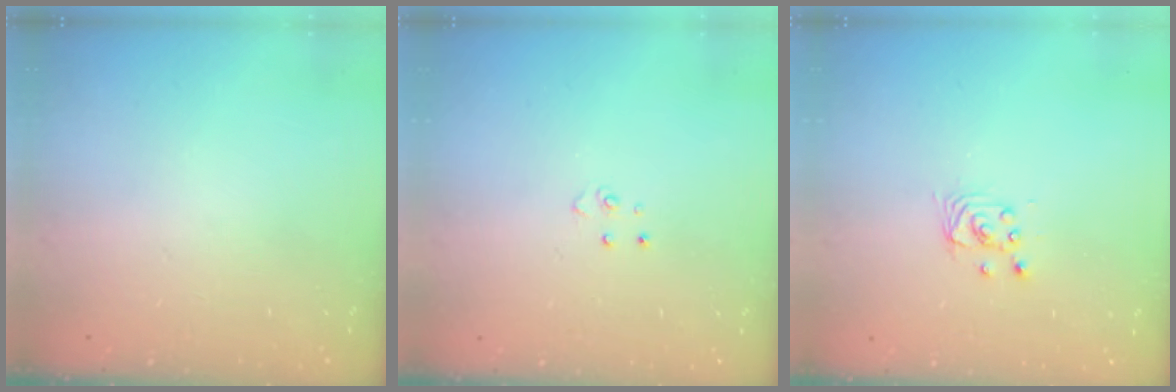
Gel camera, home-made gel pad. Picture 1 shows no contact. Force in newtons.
{"total": 4.0, "press": 3.9, "slide": 0.4}
{"total": 2.8, "press": 2.8, "slide": 0.1}